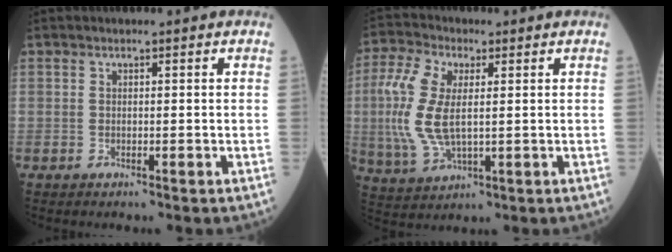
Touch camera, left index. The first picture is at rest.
{"total": 9.9, "force": [0.7, 4.1, 9.0], "torque": [-0.230, 0.003, 0.018]}